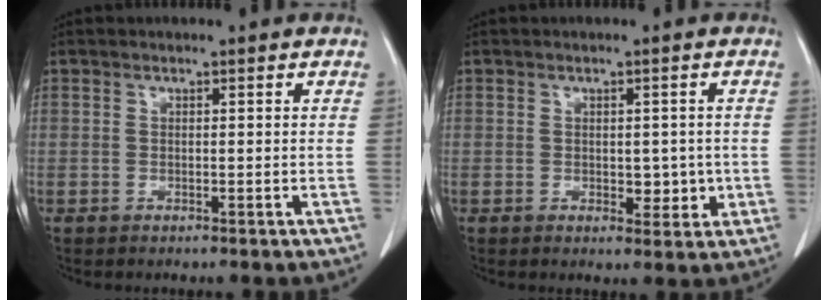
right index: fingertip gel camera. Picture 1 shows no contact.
{"total": 3.5, "force": [-0.3, 2.1, 2.7], "torque": [-0.029, -0.002, 0.004]}